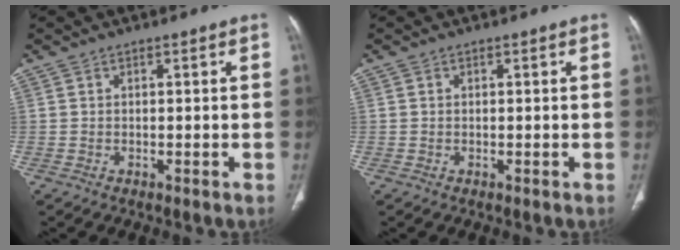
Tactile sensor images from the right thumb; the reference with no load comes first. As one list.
[{"total": 0.0}]